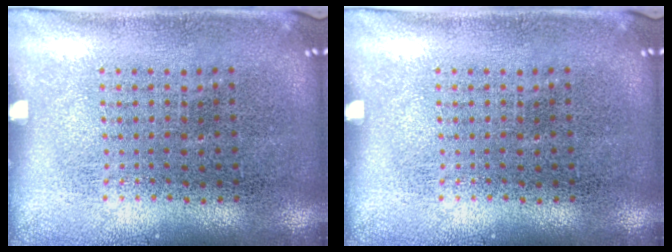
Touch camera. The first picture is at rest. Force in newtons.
{"total": 0.0}